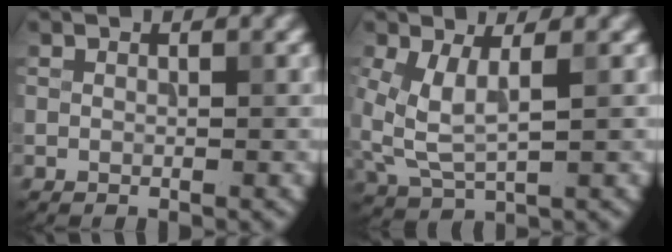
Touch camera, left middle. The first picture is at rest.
{"total": 4.4, "force": [0.9, 2.1, 3.8], "torque": [-0.097, -0.005, 0.024]}